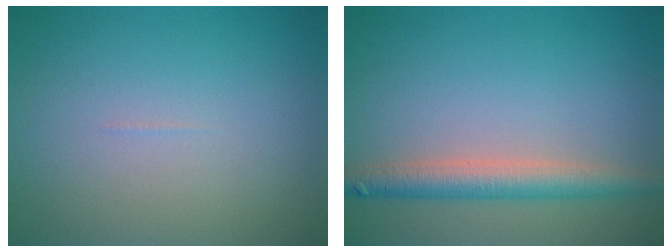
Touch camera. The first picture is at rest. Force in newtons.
{"total": 3.8, "press": 3.8, "slide": 0.3}